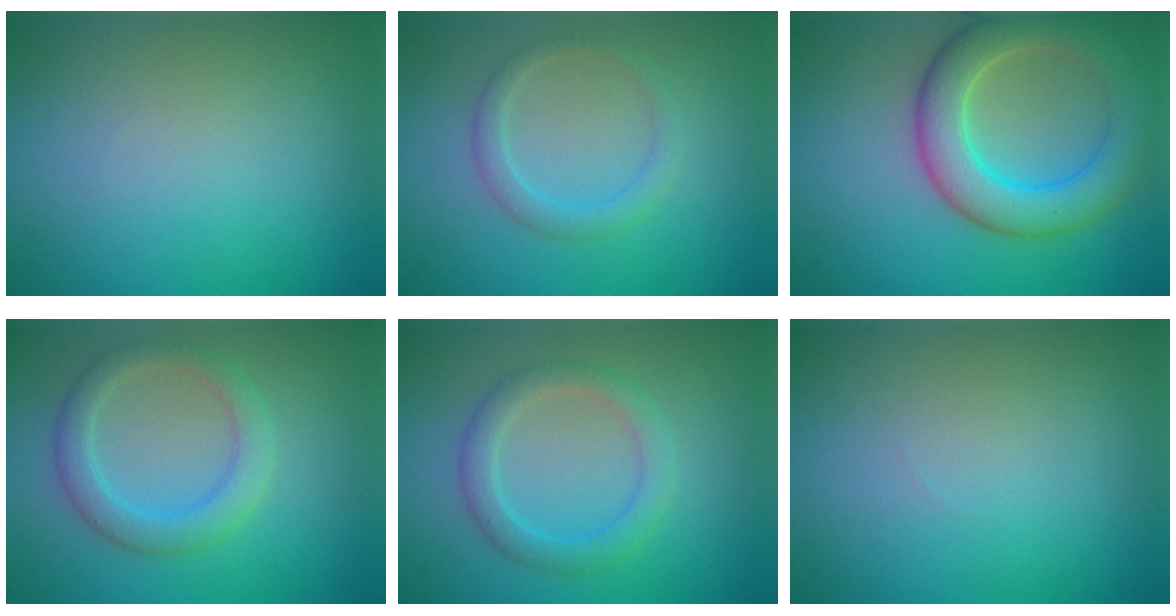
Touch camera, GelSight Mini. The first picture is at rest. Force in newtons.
{"total": 1.9, "press": 1.9, "slide": 0.1}
{"total": 6.8, "press": 6.7, "slide": 0.3}
{"total": 3.4, "press": 3.4, "slide": 0.3}
{"total": 2.9, "press": 2.9, "slide": 0.2}
{"total": 0.5, "press": 0.5, "slide": 0.0}